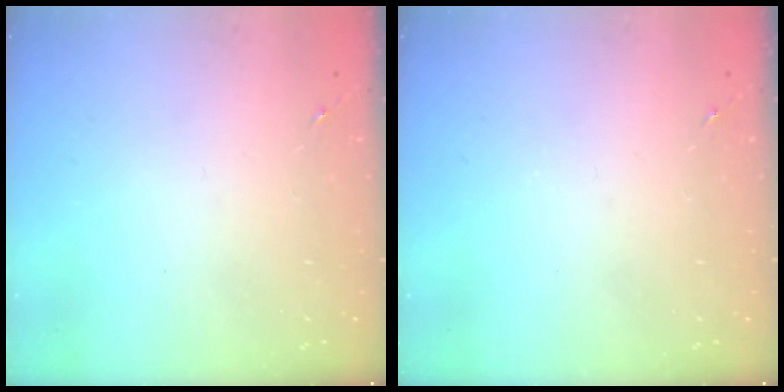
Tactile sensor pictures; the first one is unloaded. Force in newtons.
{"total": 0.0}